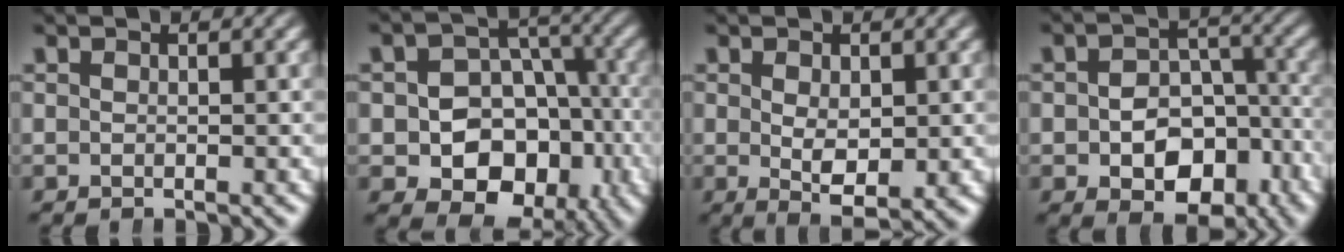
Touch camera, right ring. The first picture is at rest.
{"total": 9.5, "force": [-3.4, 7.4, 4.9], "torque": [-0.100, -0.058, -0.035]}
{"total": 4.0, "force": [-0.8, 1.5, 3.6], "torque": [-0.058, -0.031, 0.005]}
{"total": 7.0, "force": [-3.3, 4.6, 4.2], "torque": [-0.054, -0.031, -0.038]}